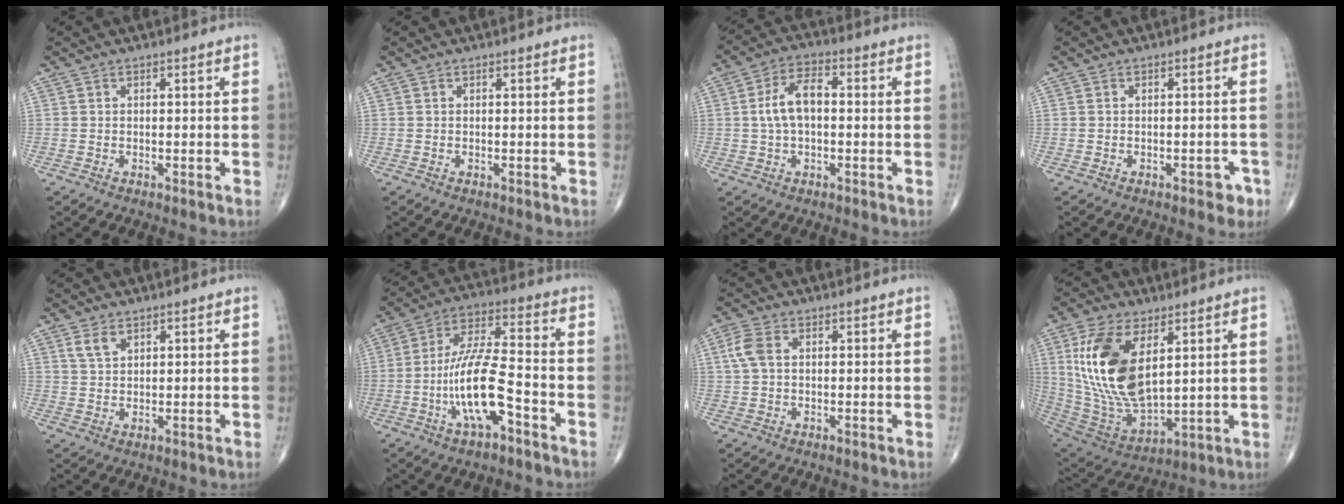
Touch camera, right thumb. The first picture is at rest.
{"total": 0.0}
{"total": 7.7, "force": [0.2, 4.2, 6.4], "torque": [-0.124, 0.023, -0.004]}
{"total": 2.7, "force": [-1.5, 1.4, 1.8], "torque": [-0.011, 0.008, -0.016]}
{"total": 3.2, "force": [1.9, 1.8, 1.8], "torque": [-0.031, -0.005, 0.041]}
{"total": 13.7, "force": [-5.1, 4.1, 12.0], "torque": [-0.231, 0.042, -0.092]}
{"total": 4.2, "force": [0.8, 2.6, 3.1], "torque": [-0.083, 0.011, 0.014]}
{"total": 20.0, "force": [5.7, 10.1, 16.3], "torque": [-0.312, -0.029, 0.120]}